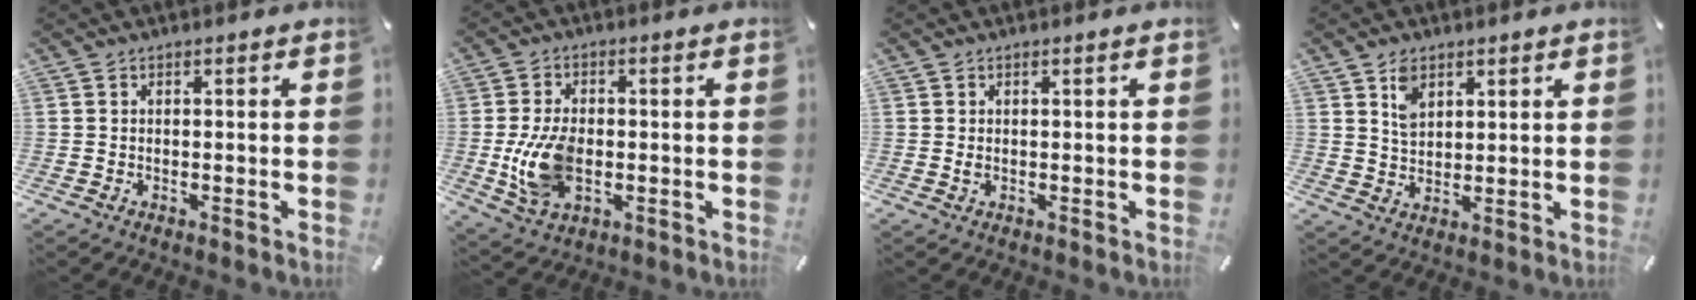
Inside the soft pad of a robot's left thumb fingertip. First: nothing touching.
{"total": 11.0, "force": [-1.3, 7.0, 8.5], "torque": [-0.175, -0.004, -0.019]}
{"total": 0.9, "force": [0.2, 0.2, 0.8], "torque": [-0.016, -0.001, 0.002]}
{"total": 5.1, "force": [2.9, 3.5, 2.4], "torque": [-0.040, -0.003, 0.052]}